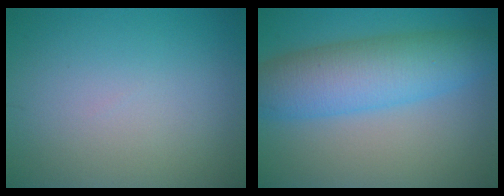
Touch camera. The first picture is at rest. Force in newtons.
{"total": 7.8, "press": 7.8, "slide": 0.2}